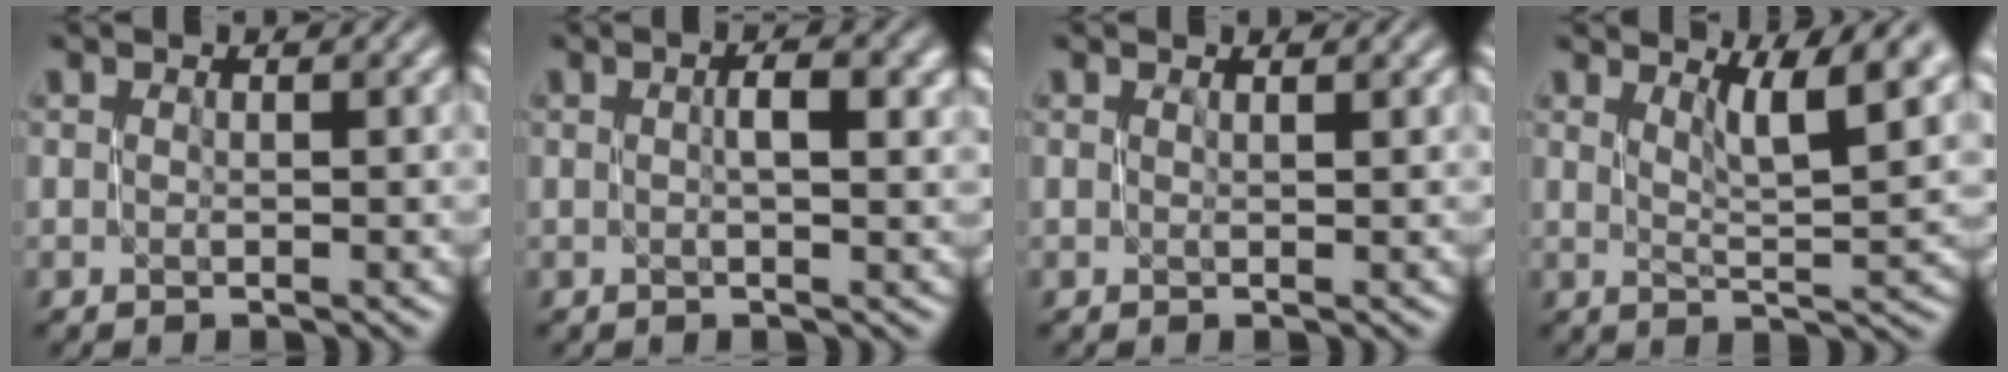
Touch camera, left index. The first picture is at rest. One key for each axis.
{"total": 3.5, "fx": 0.5, "fy": 1.1, "fz": 3.3, "tx": -0.043, "ty": 0.009, "tz": 0.008}
{"total": 0.6, "fx": 0.5, "fy": 0.2, "fz": 0.3, "tx": -0.001, "ty": 0.001, "tz": 0.008}
{"total": 6.3, "fx": 3.4, "fy": 1.6, "fz": 5.1, "tx": -0.066, "ty": 0.001, "tz": 0.063}